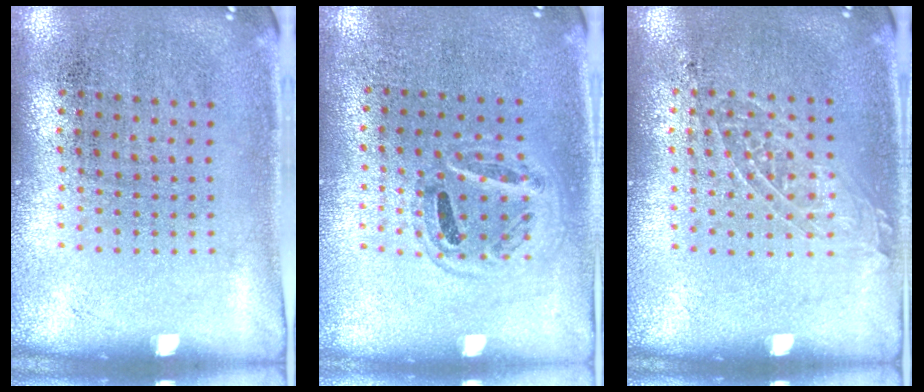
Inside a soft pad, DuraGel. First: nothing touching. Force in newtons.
{"total": 0.9, "press": 0.9, "slide": 0.1}
{"total": 1.1, "press": 1.0, "slide": 0.3}